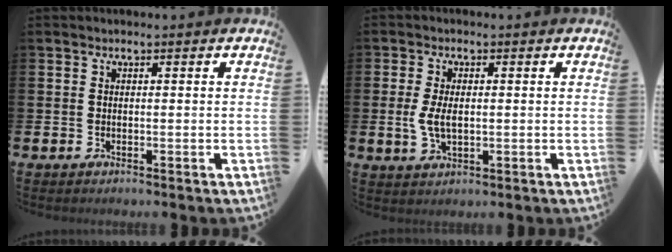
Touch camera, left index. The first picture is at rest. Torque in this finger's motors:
{"motor_torque": [0.48, -0.02, 0.11, 0.05]}